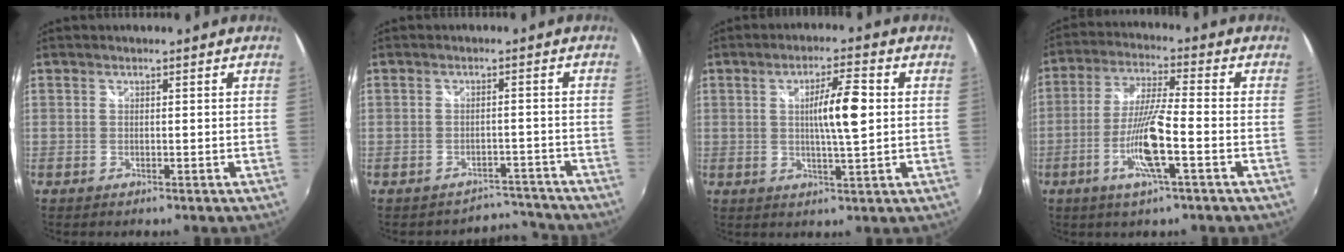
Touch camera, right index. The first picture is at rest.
{"total": 5.1, "force": [-4.8, 1.7, -0.9], "torque": [0.020, 0.016, -0.062]}
{"total": 7.5, "force": [1.0, 1.3, 7.3], "torque": [-0.117, 0.001, 0.016]}
{"total": 10.8, "force": [-3.9, 0.6, 10.0], "torque": [-0.203, -0.007, -0.076]}